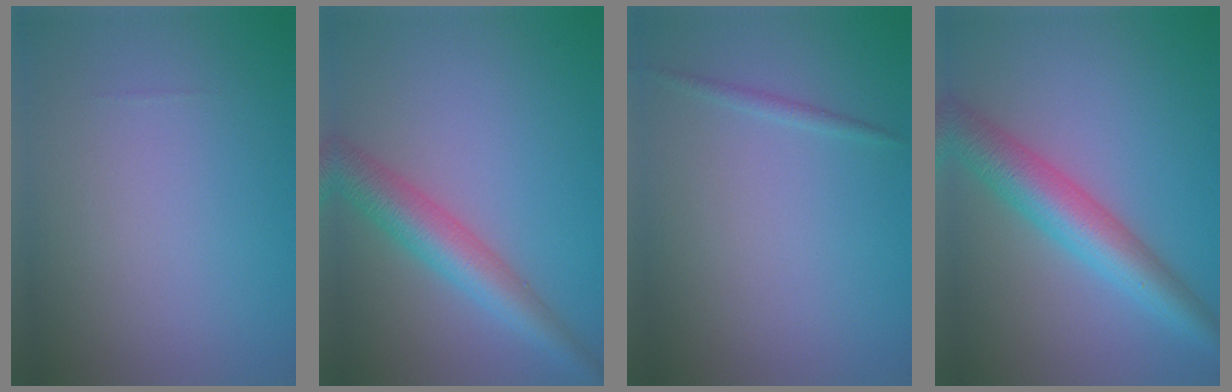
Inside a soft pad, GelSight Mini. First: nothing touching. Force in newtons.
{"total": 5.0, "press": 5.0, "slide": 0.2}
{"total": 0.8, "press": 0.8, "slide": 0.1}
{"total": 6.3, "press": 6.3, "slide": 0.1}